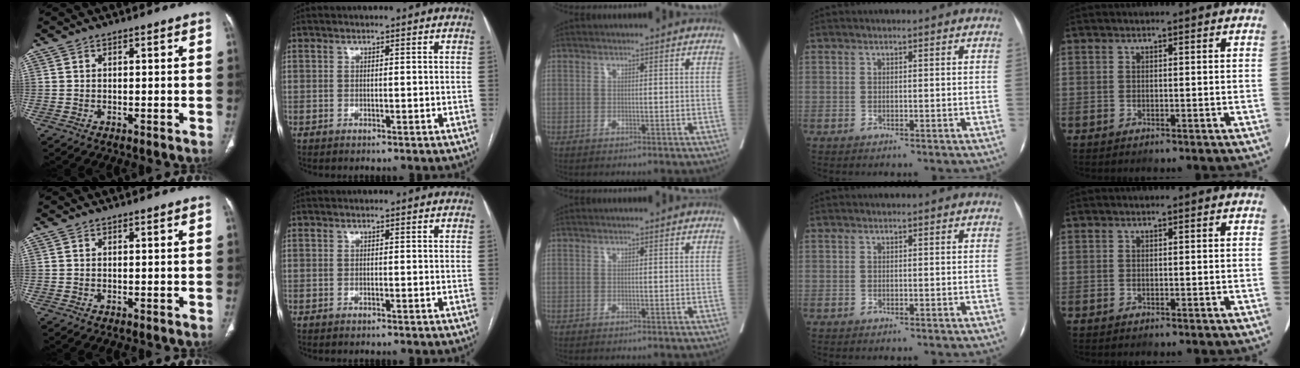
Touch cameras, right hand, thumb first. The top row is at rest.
{}